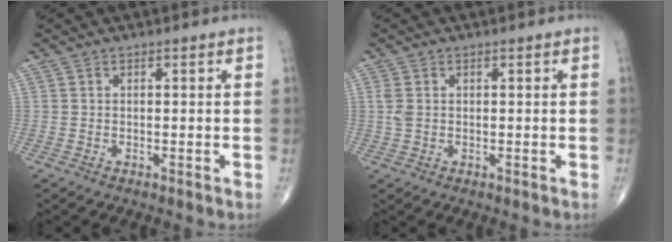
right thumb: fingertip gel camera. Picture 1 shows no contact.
{"total": 1.9, "force": [0.3, 1.3, 1.4], "torque": [-0.044, 0.003, 0.007]}